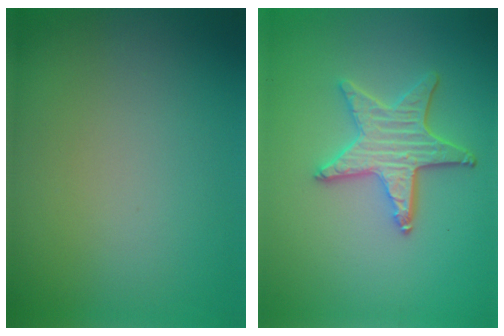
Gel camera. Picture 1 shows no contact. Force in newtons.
{"total": 4.4, "press": 3.7, "slide": 2.4}